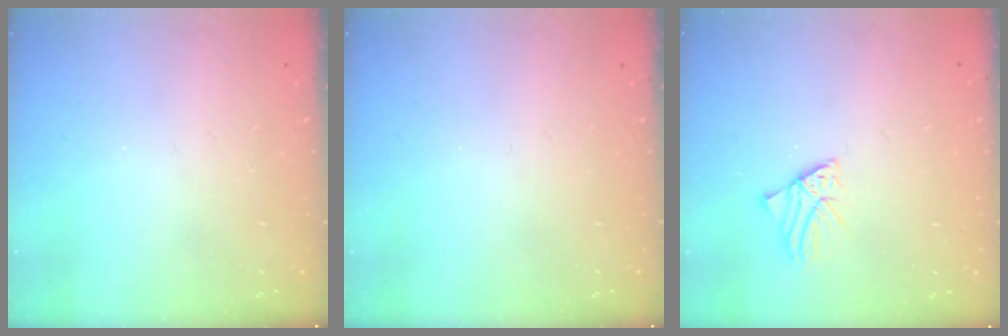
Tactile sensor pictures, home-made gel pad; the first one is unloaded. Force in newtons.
{"total": 0.0}
{"total": 1.5, "press": 1.5, "slide": 0.1}